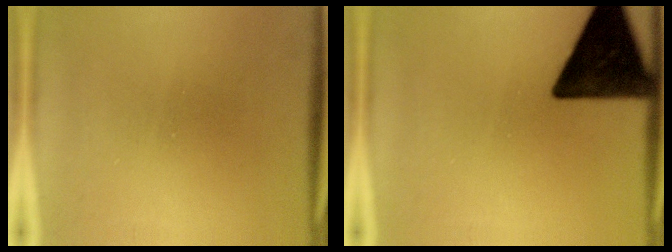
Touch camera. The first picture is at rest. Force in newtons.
{"total": 16.9}